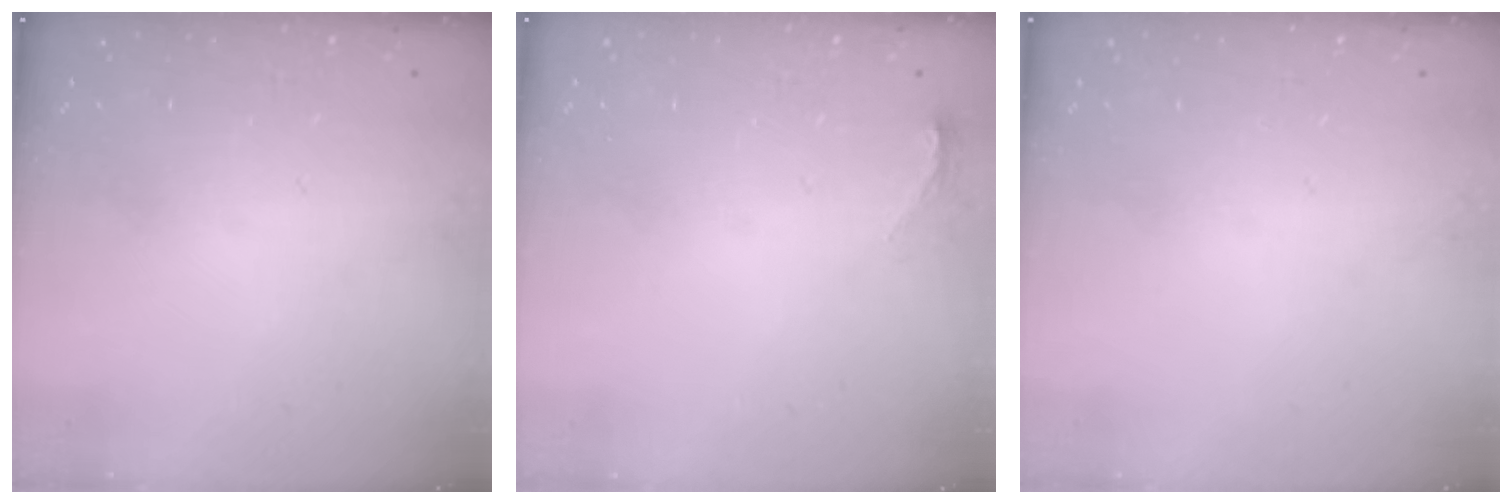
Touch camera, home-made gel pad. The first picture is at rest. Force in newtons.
{"total": 3.8, "press": 3.5, "slide": 1.6}
{"total": 0.0}